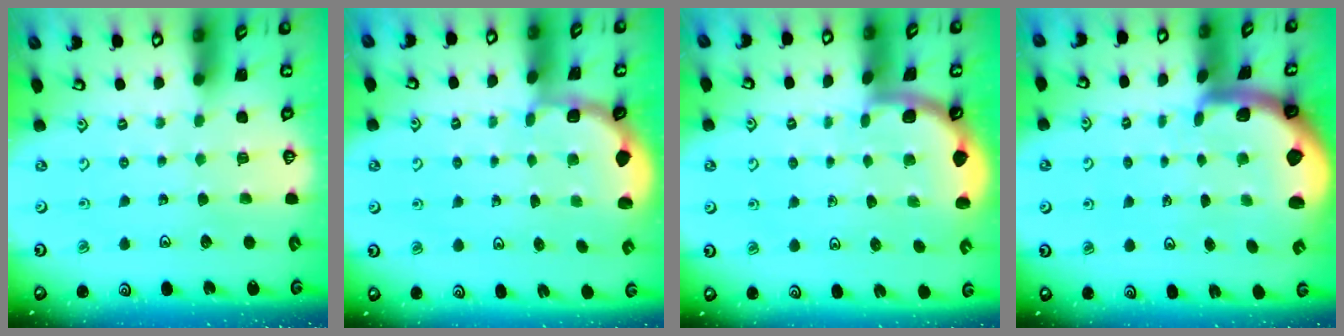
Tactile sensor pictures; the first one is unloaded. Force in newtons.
{"total": 2.0, "press": 1.8, "slide": 0.7}
{"total": 1.7, "press": 1.7, "slide": 0.1}
{"total": 2.4, "press": 2.3, "slide": 0.5}